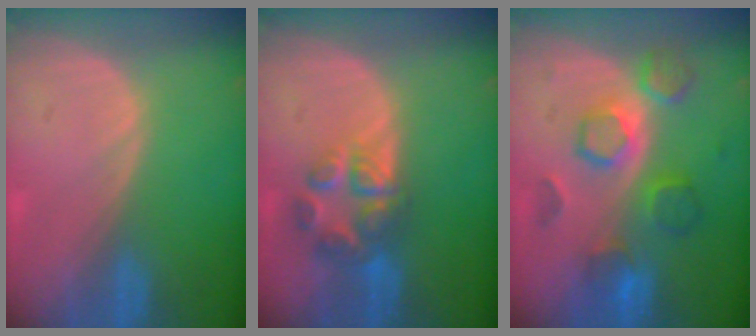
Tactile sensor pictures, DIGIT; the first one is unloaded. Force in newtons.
{"total": 7.1, "press": 5.9, "slide": 3.8}
{"total": 8.2, "press": 7.8, "slide": 2.5}